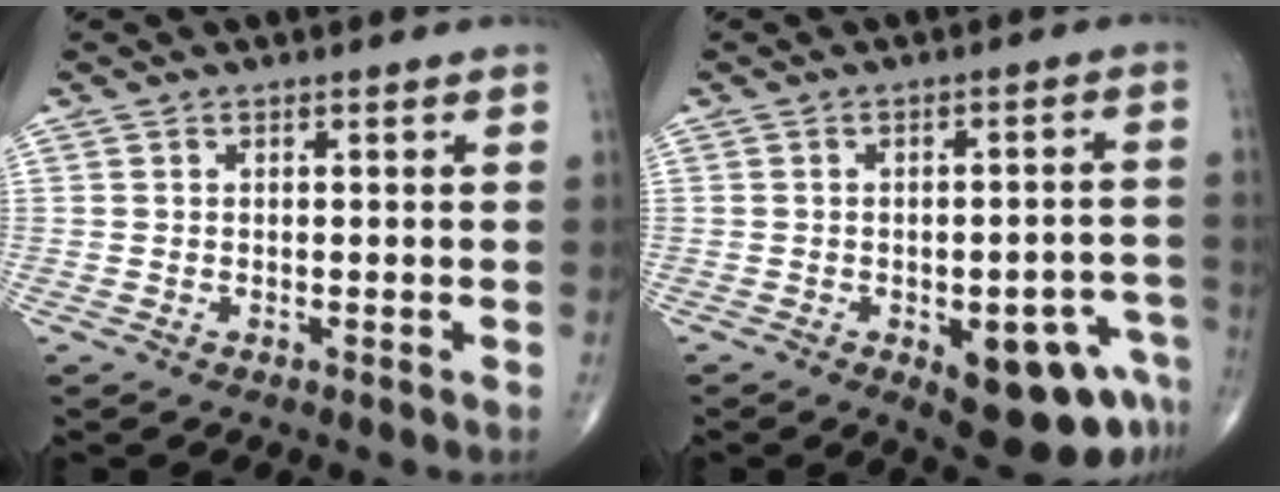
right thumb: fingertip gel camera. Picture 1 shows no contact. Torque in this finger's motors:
{"motor_torque": [1.28, 1.12, 0.76, -1.02, 0.24]}